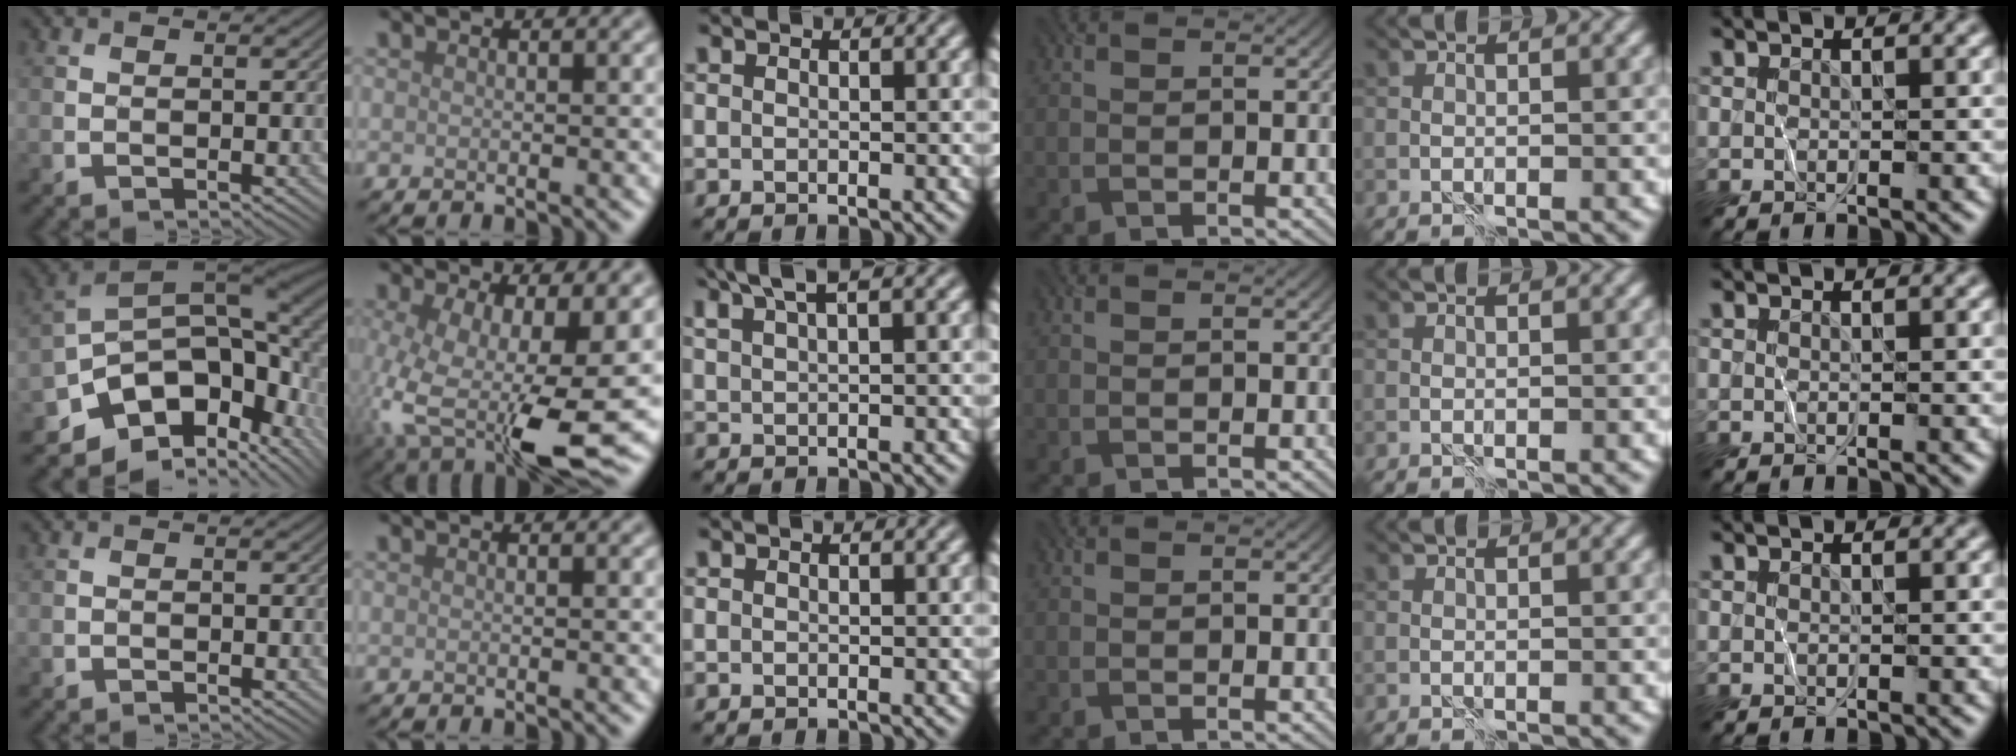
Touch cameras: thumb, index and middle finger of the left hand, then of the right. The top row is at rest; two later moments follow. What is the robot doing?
{"motion": "wrap", "object": "plastic wrap"}